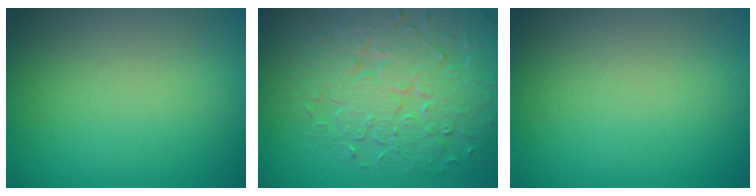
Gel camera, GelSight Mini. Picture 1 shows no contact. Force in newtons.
{"total": 8.6, "press": 6.1, "slide": 6.1}
{"total": 0.0}